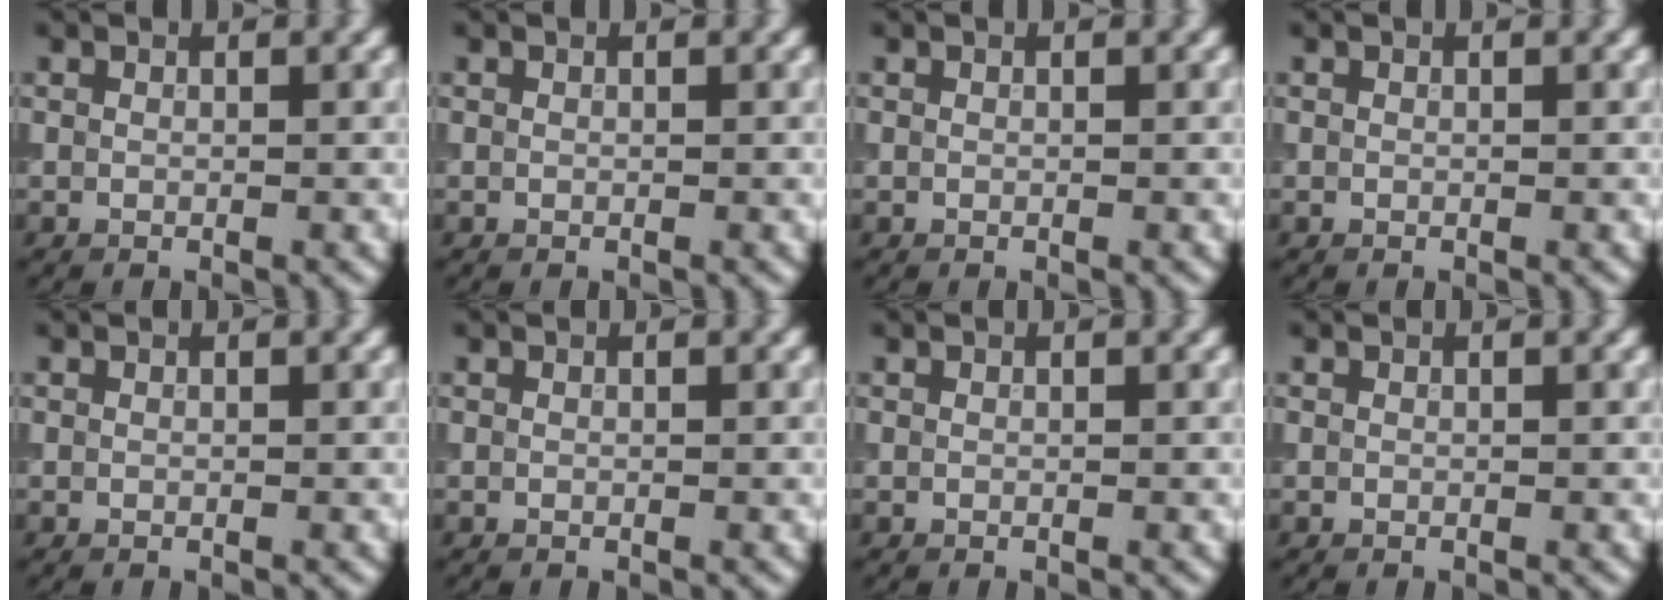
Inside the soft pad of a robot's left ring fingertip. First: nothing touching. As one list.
[{"total": 0.0}, {"total": 0.0}, {"total": 0.0}, {"total": 0.0}, {"total": 0.0}, {"total": 0.0}, {"total": 0.0}]